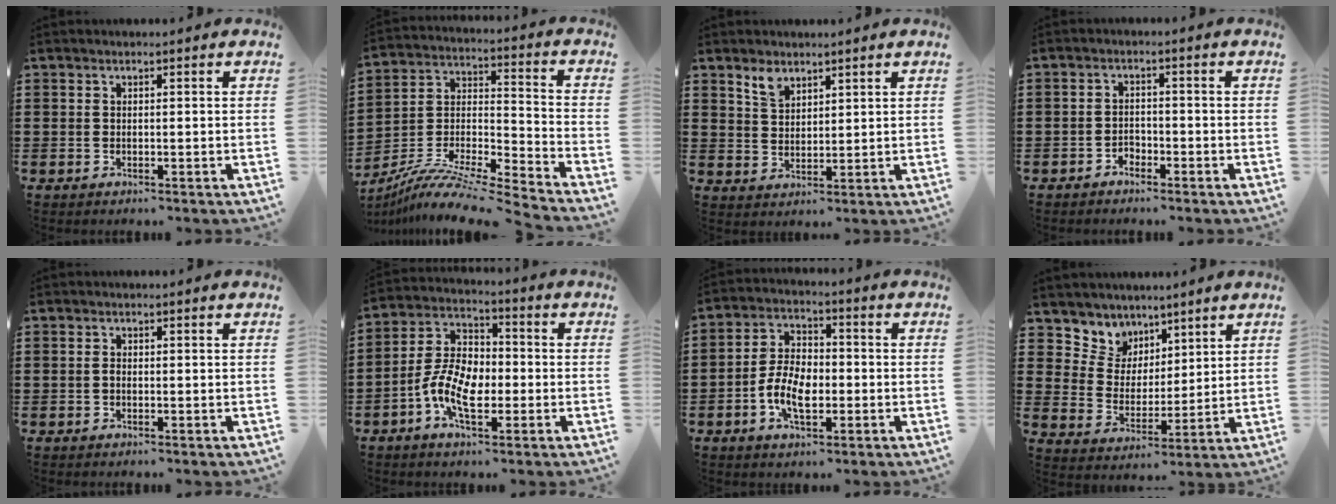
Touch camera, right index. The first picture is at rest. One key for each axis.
{"total": 10.4, "fx": -9.2, "fy": 0.7, "fz": 4.7, "tx": -0.092, "ty": 0.007, "tz": -0.188}
{"total": 3.4, "fx": 2.6, "fy": 1.7, "fz": 1.3, "tx": -0.034, "ty": 0.005, "tz": 0.050}
{"total": 1.7, "fx": -1.4, "fy": 0.9, "fz": 0.3, "tx": -0.012, "ty": 0.001, "tz": -0.031}
{"total": 0.7, "fx": -0.2, "fy": 0.4, "fz": 0.5, "tx": -0.020, "ty": -0.004, "tz": -0.007}
{"total": 8.9, "fx": -2.7, "fy": 4.9, "fz": 7.0, "tx": -0.170, "ty": -0.002, "tz": -0.058}
{"total": 7.2, "fx": -2.2, "fy": 4.0, "fz": 5.6, "tx": -0.125, "ty": 0.004, "tz": -0.046}
{"total": 6.2, "fx": 4.5, "fy": 4.1, "fz": -1.1, "tx": -0.026, "ty": -0.036, "tz": 0.083}